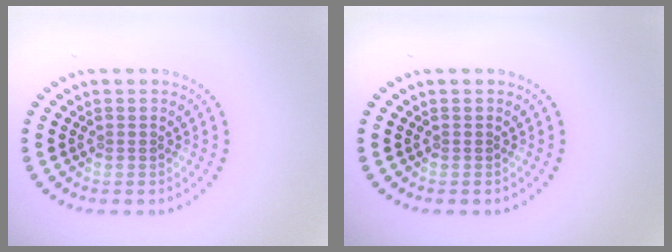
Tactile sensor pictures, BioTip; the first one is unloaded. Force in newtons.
{"total": 0.0}